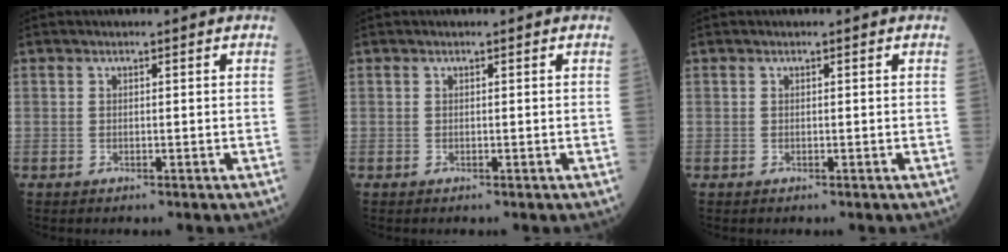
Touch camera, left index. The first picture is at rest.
{"total": 0.0}
{"total": 0.0}